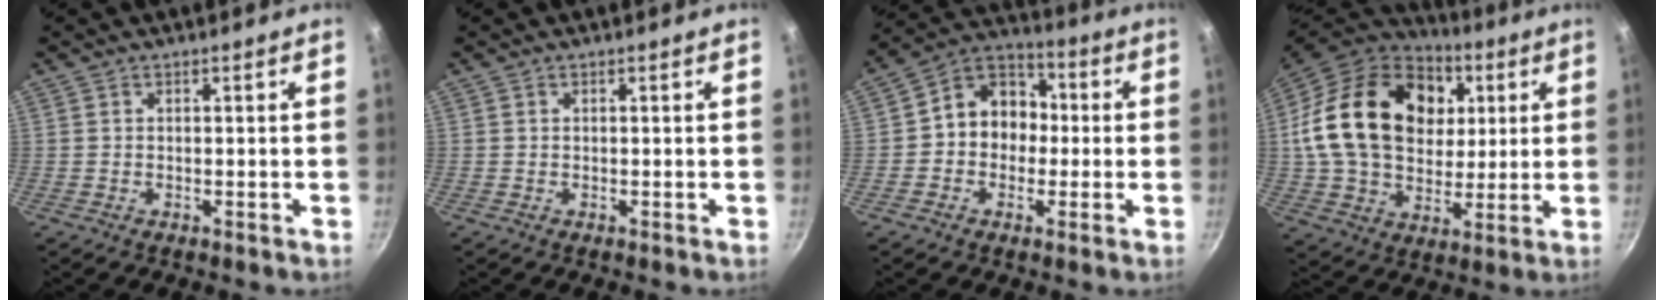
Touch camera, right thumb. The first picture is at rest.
{"total": 0.0}
{"total": 10.8, "force": [-0.4, 9.2, 5.8], "torque": [-0.042, 0.037, -0.030]}
{"total": 27.3, "force": [6.0, 19.8, 17.8], "torque": [-0.295, 0.010, 0.105]}